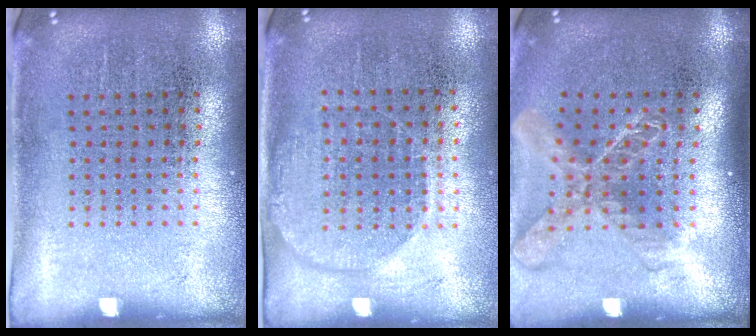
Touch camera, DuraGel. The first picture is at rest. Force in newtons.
{"total": 1.4, "press": 1.3, "slide": 0.7}
{"total": 2.0, "press": 1.5, "slide": 1.3}